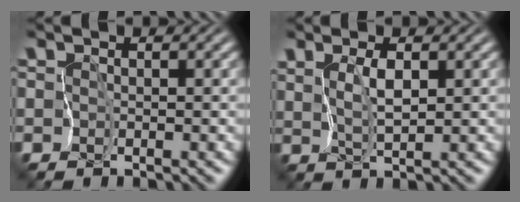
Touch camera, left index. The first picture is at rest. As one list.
[{"total": 1.9, "force": [1.4, 0.1, 1.2], "torque": [-0.031, 0.002, 0.037]}]